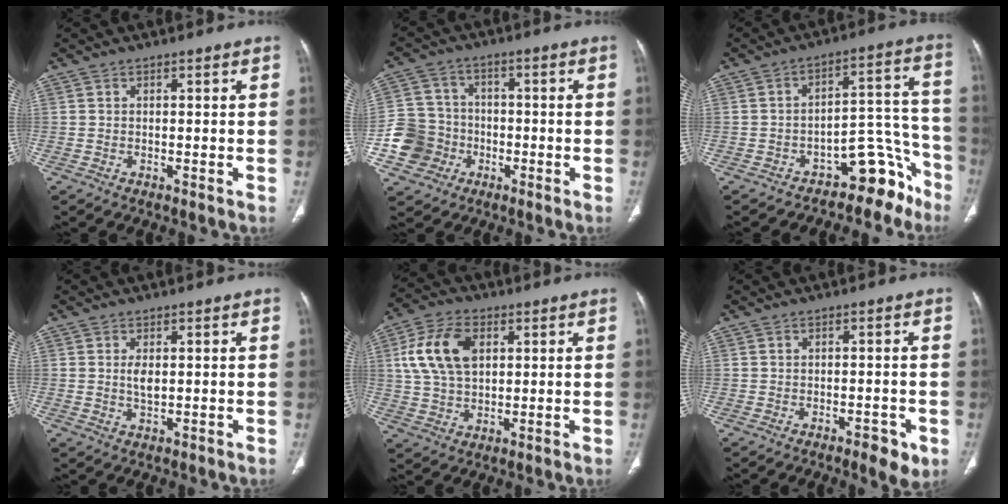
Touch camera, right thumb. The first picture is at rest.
{"total": 9.7, "force": [-3.3, 8.9, 2.2], "torque": [-0.018, 0.024, -0.060]}
{"total": 10.9, "force": [-8.2, 5.2, 4.8], "torque": [-0.003, 0.132, -0.123]}
{"total": 2.7, "force": [0.4, 1.4, 2.3], "torque": [-0.042, -0.005, 0.010]}
{"total": 12.4, "force": [3.3, 7.9, 9.0], "torque": [-0.165, 0.006, 0.061]}
{"total": 4.5, "force": [-2.1, 1.8, 3.5], "torque": [-0.040, 0.003, -0.024]}